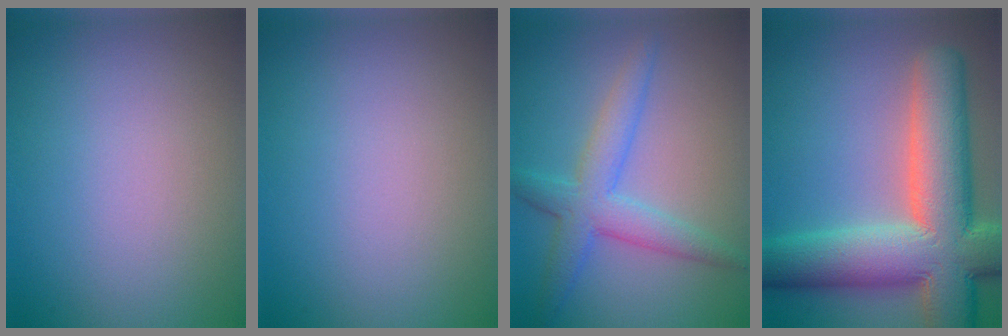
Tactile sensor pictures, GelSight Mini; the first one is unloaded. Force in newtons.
{"total": 0.0}
{"total": 4.5, "press": 4.5, "slide": 0.2}
{"total": 13.3, "press": 13.2, "slide": 1.0}